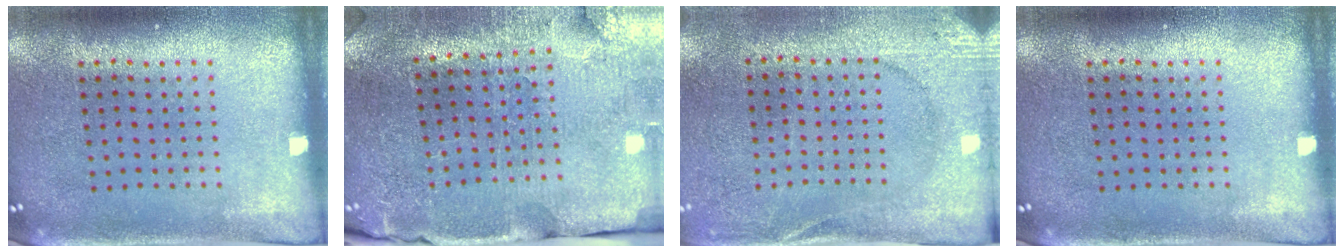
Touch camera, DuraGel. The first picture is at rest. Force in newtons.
{"total": 3.7, "press": 3.6, "slide": 0.4}
{"total": 2.6, "press": 2.6, "slide": 0.4}
{"total": 0.0}